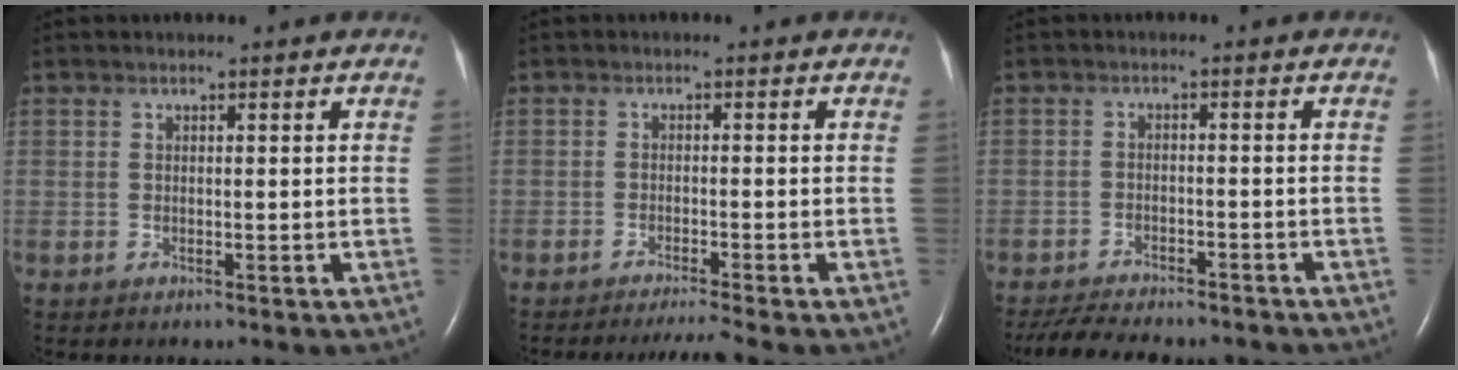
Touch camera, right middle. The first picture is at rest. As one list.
[{"total": 4.2, "force": [-3.6, -1.5, 1.6], "torque": [-0.027, -0.015, -0.060]}, {"total": 12.6, "force": [-11.2, 2.8, 5.2], "torque": [-0.096, -0.012, -0.153]}]